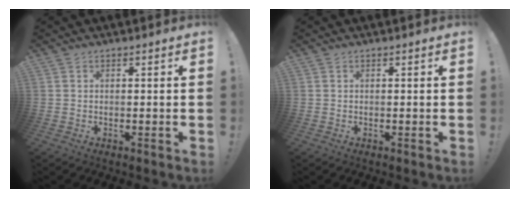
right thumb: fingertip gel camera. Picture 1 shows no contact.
{"total": 0.0}